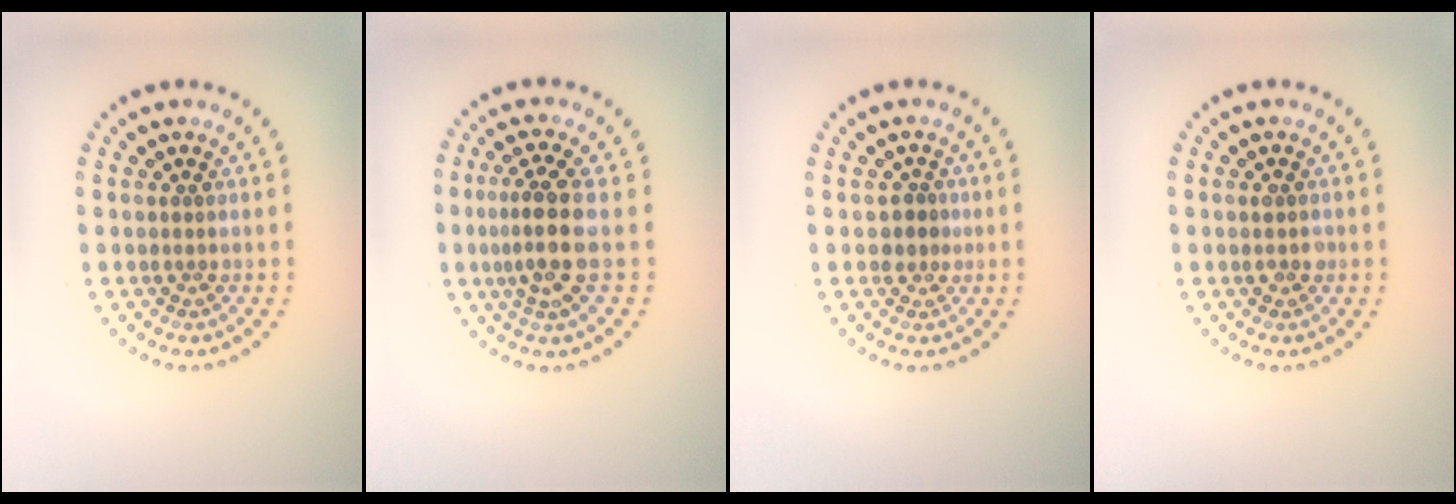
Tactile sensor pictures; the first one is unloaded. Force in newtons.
{"total": 3.9, "press": 3.4, "slide": 1.9}
{"total": 1.7, "press": 1.4, "slide": 0.8}
{"total": 1.1, "press": 1.1, "slide": 0.0}